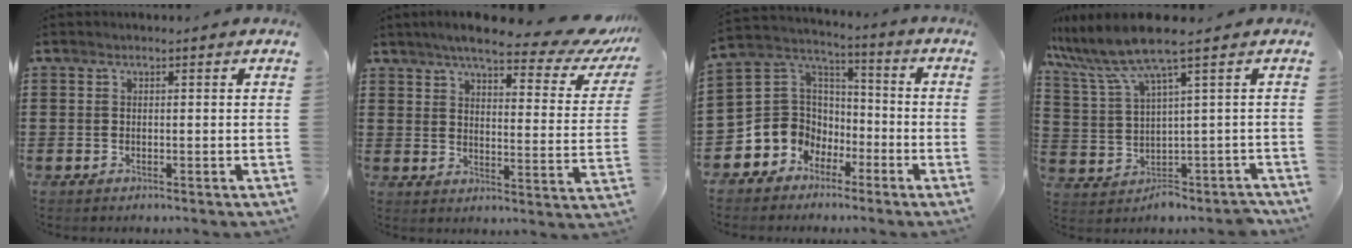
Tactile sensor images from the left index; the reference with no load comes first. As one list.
[{"total": 8.0, "force": [6.6, 1.2, 4.3], "torque": [-0.086, -0.040, 0.108]}, {"total": 7.6, "force": [-2.6, 7.1, 0.6], "torque": [-0.060, -0.007, -0.051]}, {"total": 7.0, "force": [3.2, 1.4, 6.0], "torque": [-0.139, -0.030, 0.052]}]